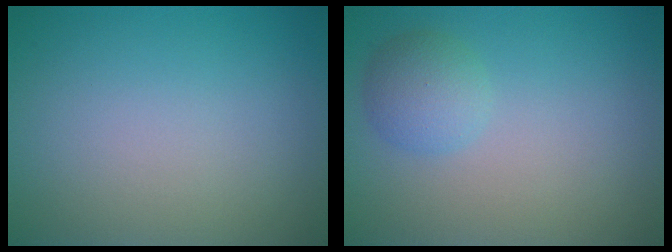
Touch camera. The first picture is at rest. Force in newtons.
{"total": 2.5, "press": 2.5, "slide": 0.2}